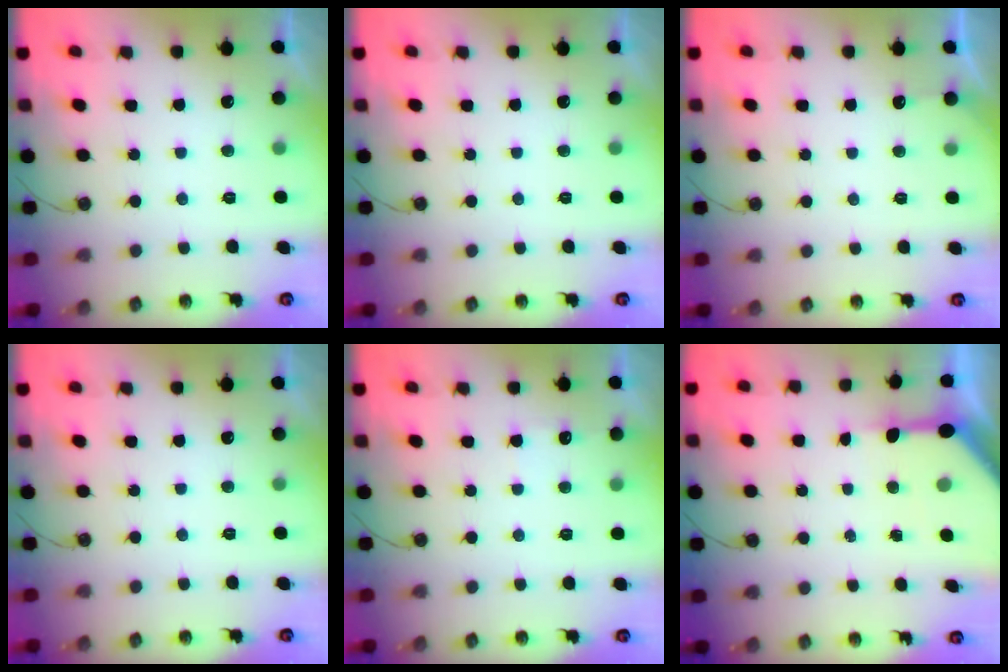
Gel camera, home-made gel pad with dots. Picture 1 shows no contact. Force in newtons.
{"total": 0.0}
{"total": 2.3, "press": 2.3, "slide": 0.3}
{"total": 0.0}
{"total": 4.3, "press": 4.3, "slide": 0.4}
{"total": 7.6, "press": 7.5, "slide": 0.8}